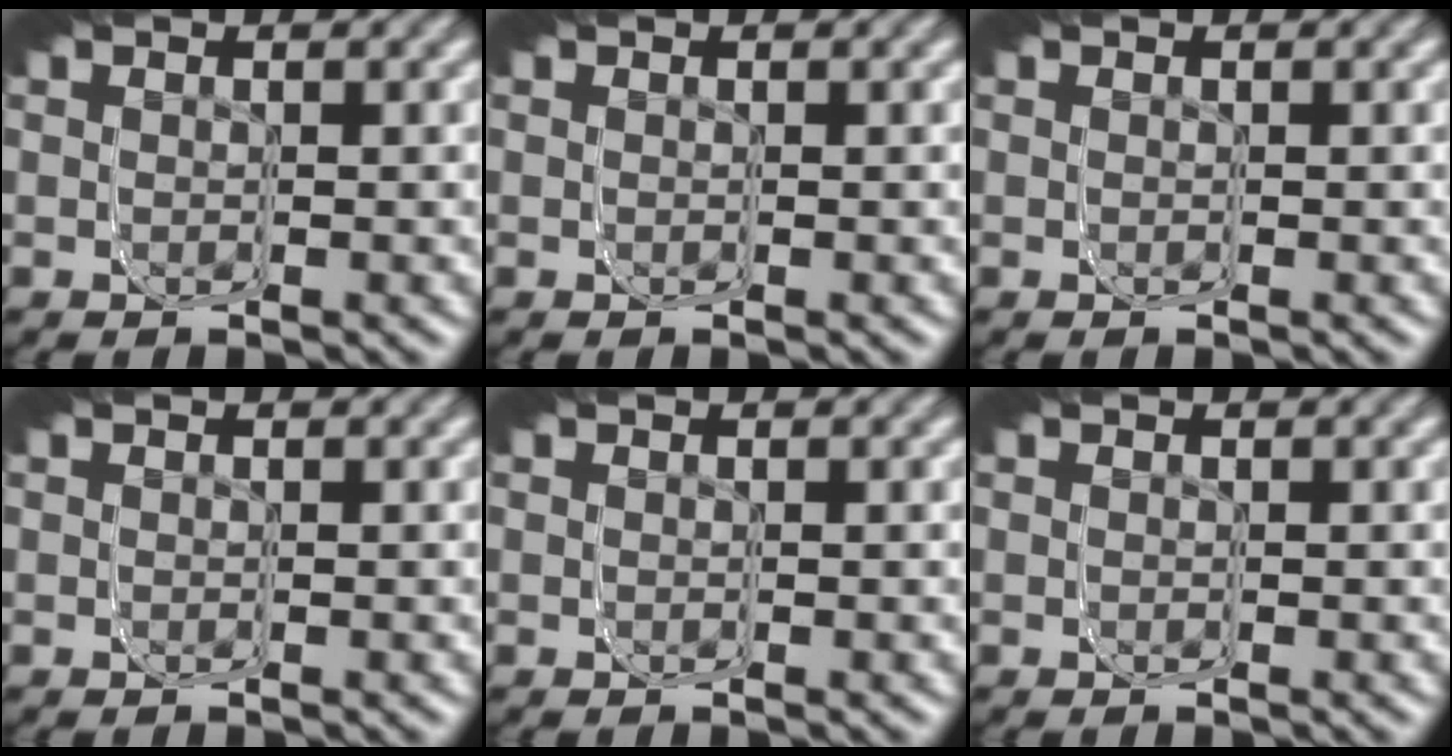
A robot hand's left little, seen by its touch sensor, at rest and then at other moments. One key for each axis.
{"total": 0.0}
{"total": 0.0}
{"total": 0.0}
{"total": 0.0}
{"total": 0.0}